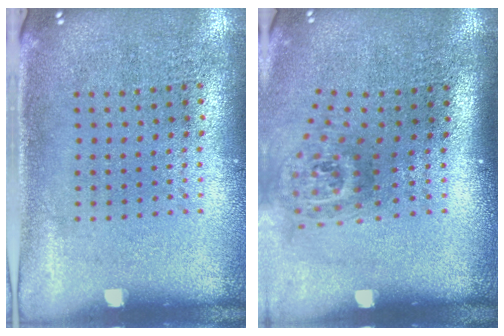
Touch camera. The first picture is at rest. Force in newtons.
{"total": 1.8, "press": 1.2, "slide": 1.4}